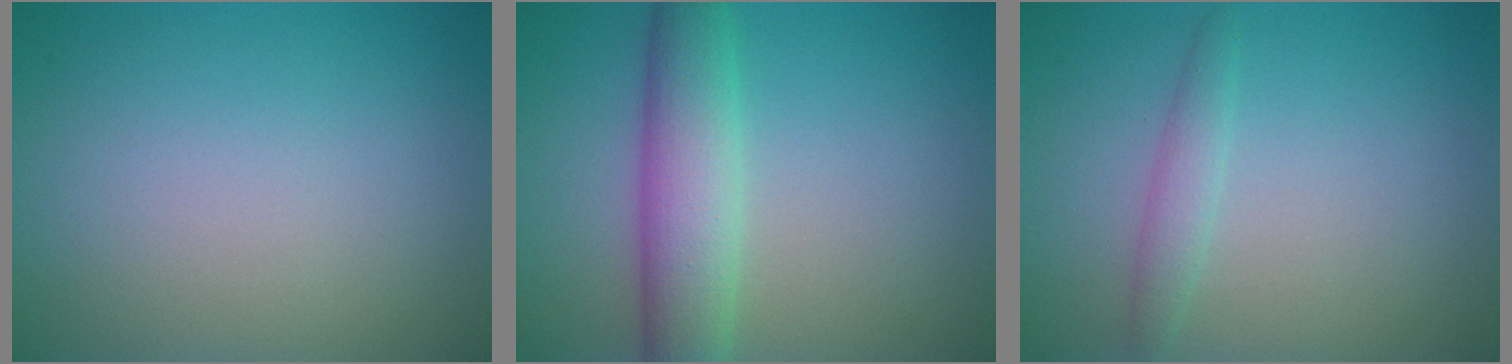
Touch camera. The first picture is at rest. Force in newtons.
{"total": 5.4, "press": 5.4, "slide": 0.1}
{"total": 1.6, "press": 1.6, "slide": 0.1}